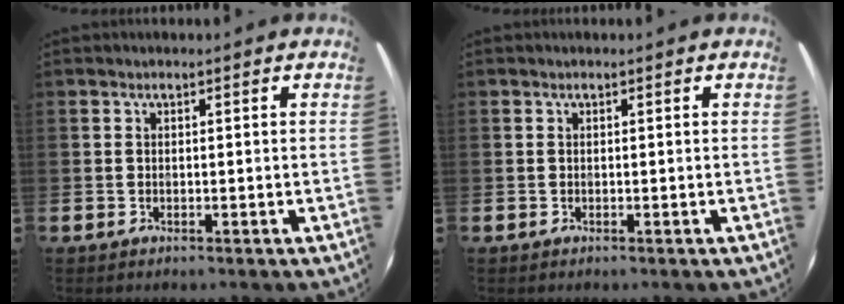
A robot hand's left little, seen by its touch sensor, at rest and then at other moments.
{"total": 0.0}